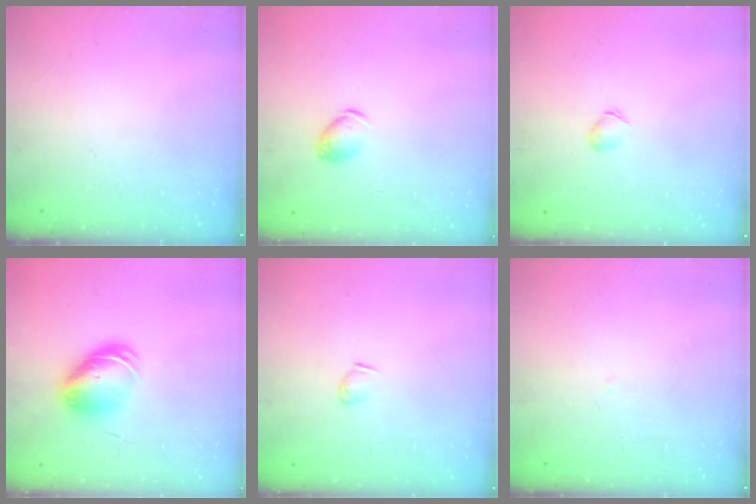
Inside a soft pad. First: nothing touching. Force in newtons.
{"total": 6.3, "press": 6.3, "slide": 0.5}
{"total": 3.1, "press": 3.1, "slide": 0.6}
{"total": 9.1, "press": 8.9, "slide": 1.9}
{"total": 4.0, "press": 3.9, "slide": 0.8}
{"total": 1.8, "press": 1.8, "slide": 0.3}